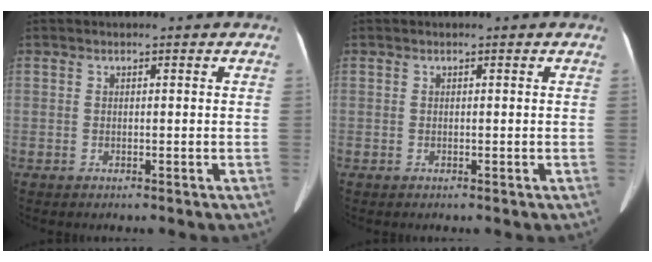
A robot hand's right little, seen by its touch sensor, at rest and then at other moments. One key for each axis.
{"total": 0.0}